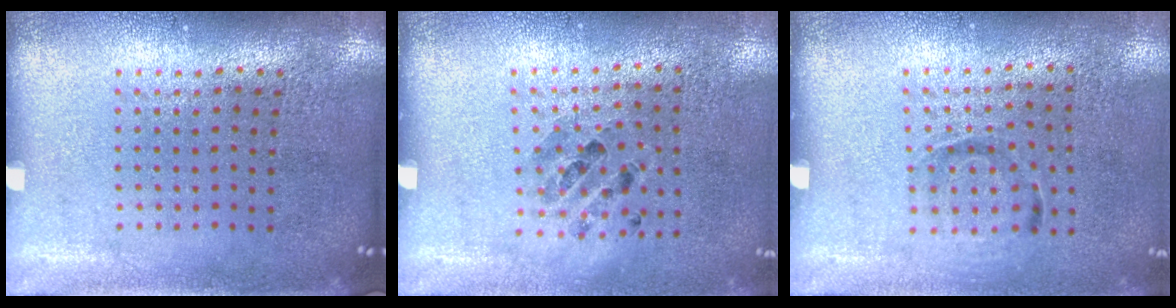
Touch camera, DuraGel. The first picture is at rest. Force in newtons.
{"total": 0.8, "press": 0.7, "slide": 0.3}
{"total": 0.9, "press": 0.7, "slide": 0.6}